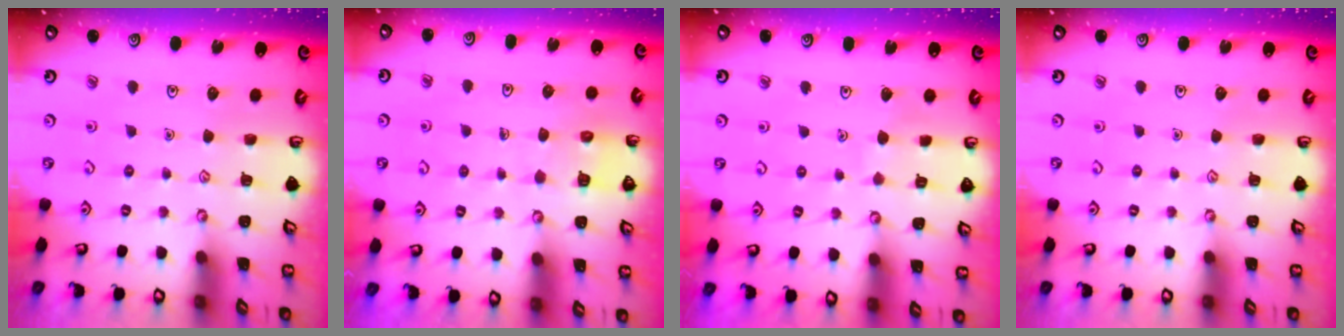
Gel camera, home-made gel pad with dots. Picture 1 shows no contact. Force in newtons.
{"total": 5.2, "press": 5.2, "slide": 0.3}
{"total": 3.2, "press": 3.2, "slide": 0.4}
{"total": 0.0}